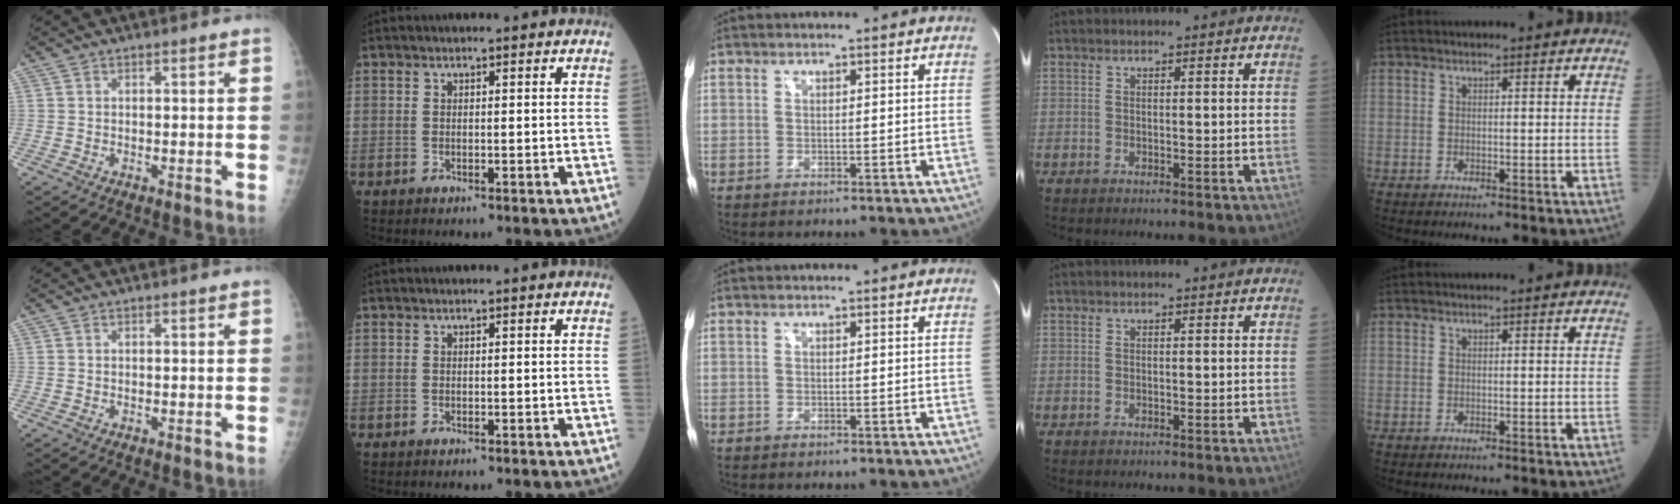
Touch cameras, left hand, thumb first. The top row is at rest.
{}